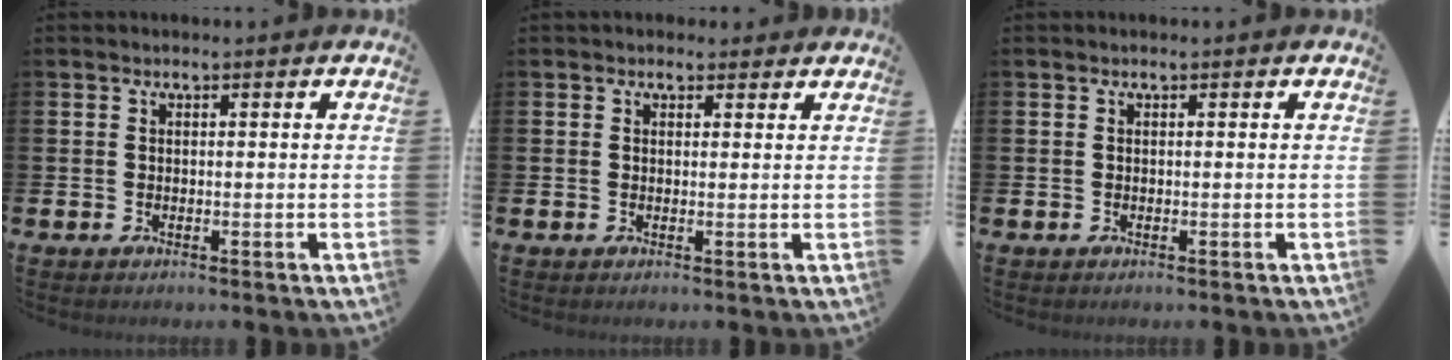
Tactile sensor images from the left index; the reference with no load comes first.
{"total": 1.3, "force": [1.0, 0.8, 0.1], "torque": [0.005, 0.007, 0.017]}
{"total": 0.0}